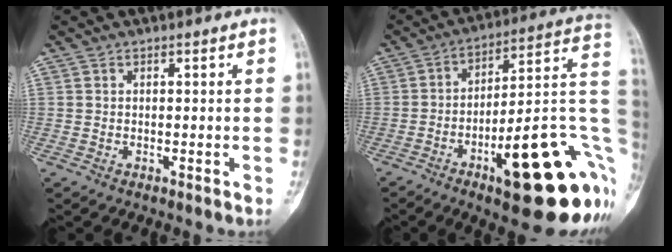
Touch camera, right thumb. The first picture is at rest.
{"total": 27.3, "force": [-8.5, 7.8, 24.7], "torque": [-0.262, 0.035, -0.110]}